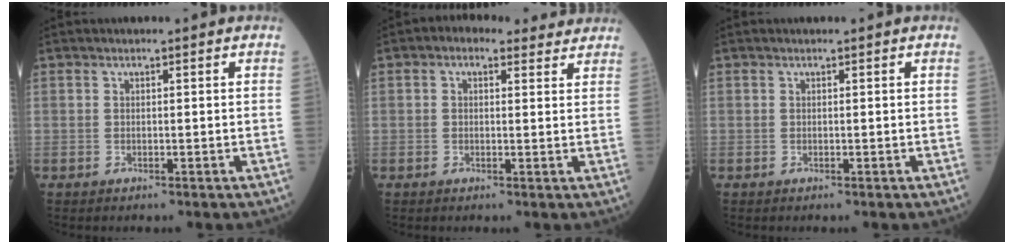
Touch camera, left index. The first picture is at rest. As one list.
[{"total": 4.9, "force": [3.5, 2.8, 2.0], "torque": [-0.025, 0.025, 0.042]}, {"total": 0.0}]